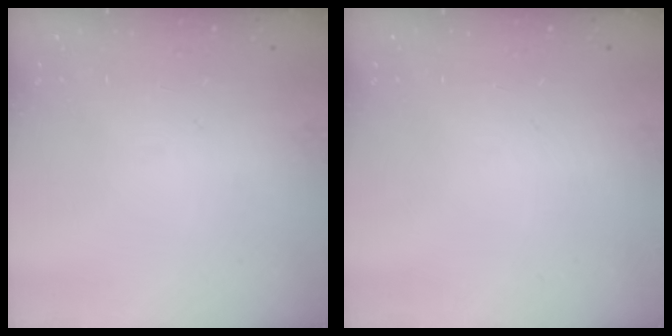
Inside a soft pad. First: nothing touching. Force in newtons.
{"total": 0.0}